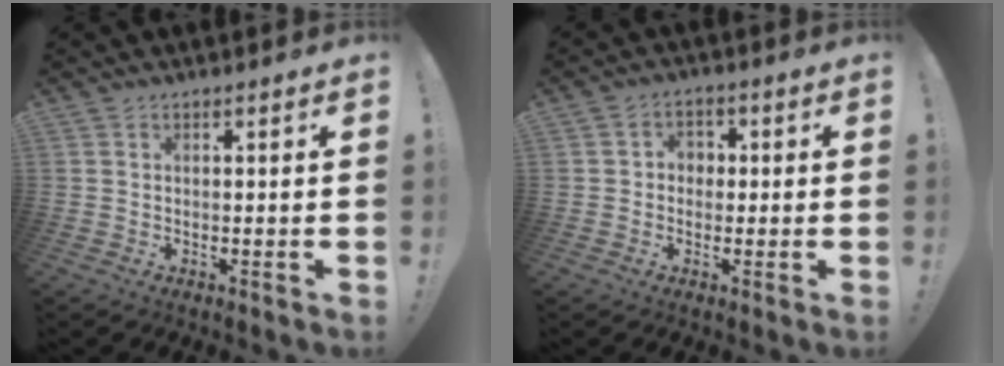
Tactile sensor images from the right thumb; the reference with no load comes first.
{"total": 3.4, "force": [-0.7, 3.0, 1.3], "torque": [-0.018, 0.006, -0.013]}